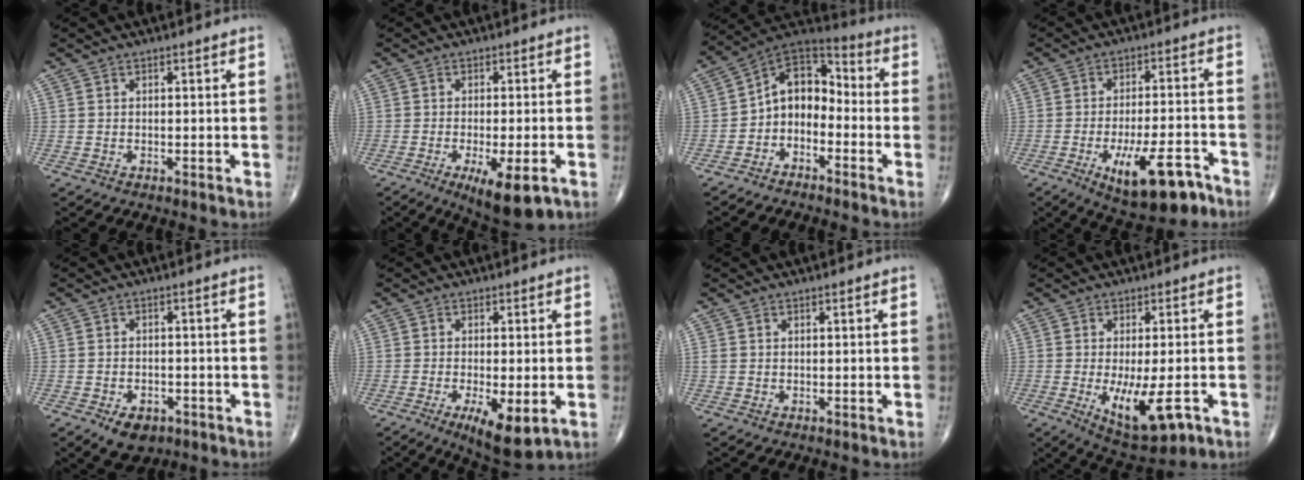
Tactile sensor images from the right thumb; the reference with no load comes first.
{"total": 9.7, "force": [-4.1, 3.0, 8.2], "torque": [-0.121, -0.011, -0.056]}
{"total": 10.4, "force": [-2.8, 7.4, 6.7], "torque": [-0.080, 0.069, -0.068]}
{"total": 14.1, "force": [-7.1, 5.2, 11.0], "torque": [-0.158, 0.030, -0.099]}
{"total": 5.8, "force": [-3.2, 3.8, 3.1], "torque": [-0.033, 0.013, -0.040]}
{"total": 8.7, "force": [-2.9, 2.9, 7.7], "torque": [-0.120, -0.019, -0.040]}
{"total": 0.9, "force": [0.2, 0.7, 0.4], "torque": [-0.007, 0.004, 0.006]}
{"total": 11.1, "force": [-3.4, 4.1, 9.8], "torque": [-0.155, -0.014, -0.039]}